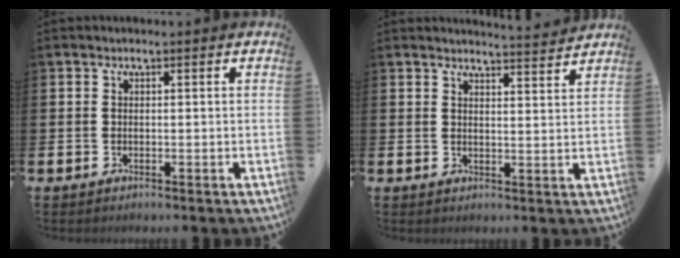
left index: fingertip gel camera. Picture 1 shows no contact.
{"total": 3.9, "force": [3.9, -0.5, 0.1], "torque": [0.003, -0.031, 0.068]}